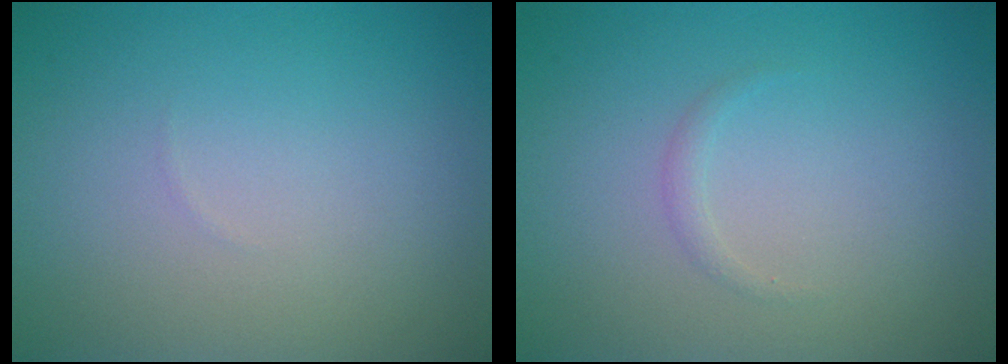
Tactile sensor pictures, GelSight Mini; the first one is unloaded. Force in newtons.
{"total": 0.6, "press": 0.6, "slide": 0.0}